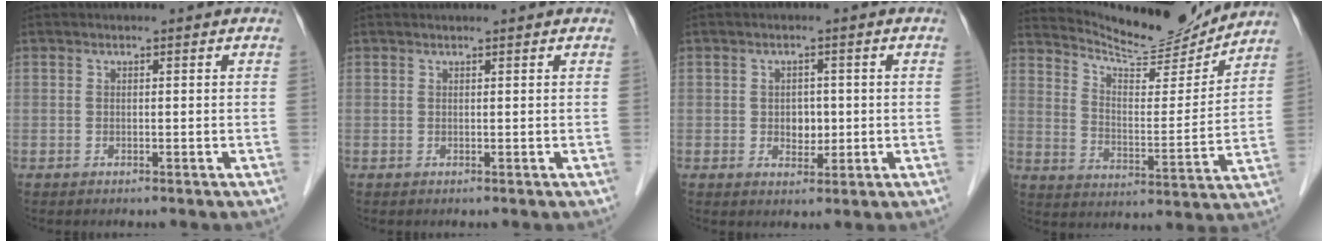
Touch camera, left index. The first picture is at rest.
{"total": 0.8, "force": [0.7, -0.1, 0.3], "torque": [-0.006, 0.009, 0.014]}
{"total": 2.9, "force": [-0.3, 2.2, 1.8], "torque": [-0.025, 0.001, 0.000]}
{"total": 13.9, "force": [13.6, 0.9, 2.7], "torque": [-0.055, -0.018, 0.210]}